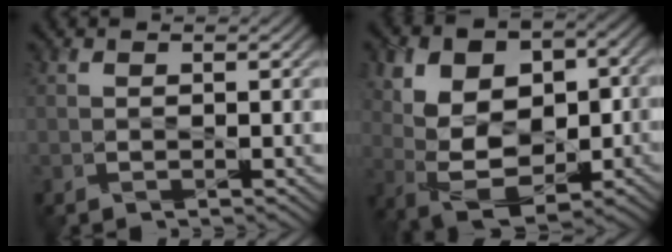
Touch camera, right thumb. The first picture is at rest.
{"total": 10.4, "force": [1.3, 6.5, 8.0], "torque": [-0.159, 0.012, 0.027]}